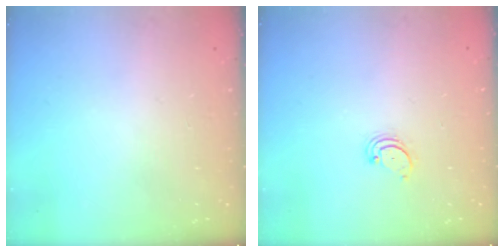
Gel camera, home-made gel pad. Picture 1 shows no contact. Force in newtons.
{"total": 2.6, "press": 2.5, "slide": 0.3}